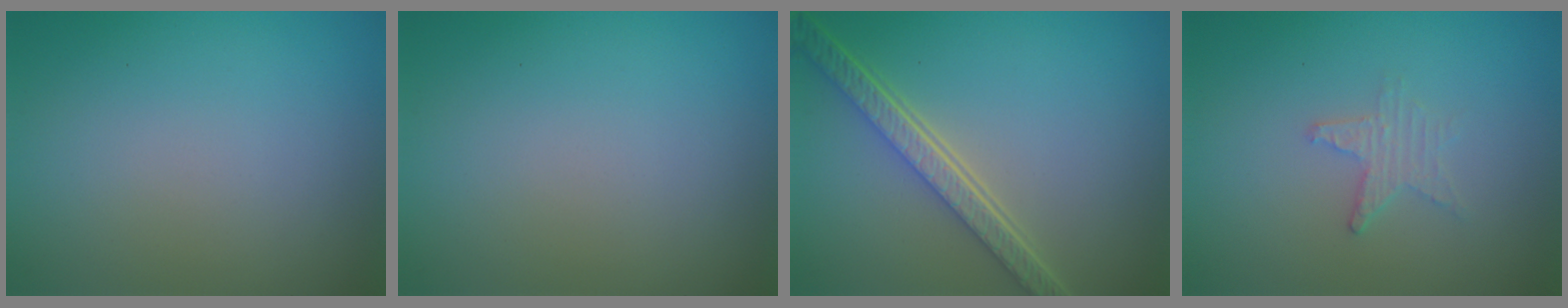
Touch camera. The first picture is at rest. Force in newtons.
{"total": 0.0}
{"total": 5.6, "press": 4.0, "slide": 3.9}
{"total": 1.7, "press": 1.6, "slide": 0.4}